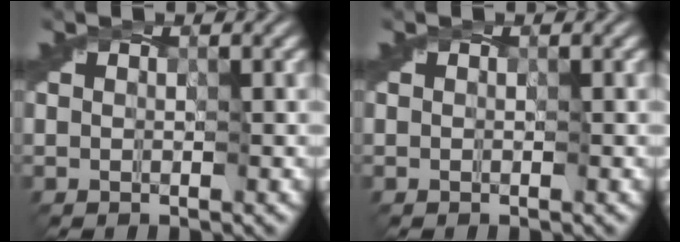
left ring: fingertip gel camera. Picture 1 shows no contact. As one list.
[{"total": 0.0}]